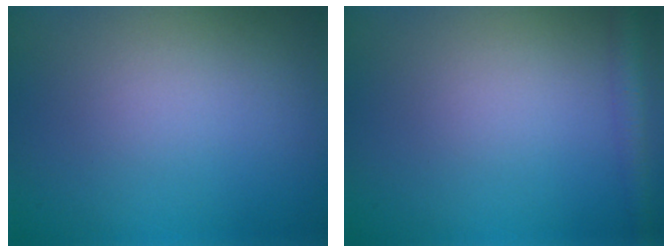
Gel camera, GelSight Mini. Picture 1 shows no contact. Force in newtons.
{"total": 1.8, "press": 1.8, "slide": 0.1}